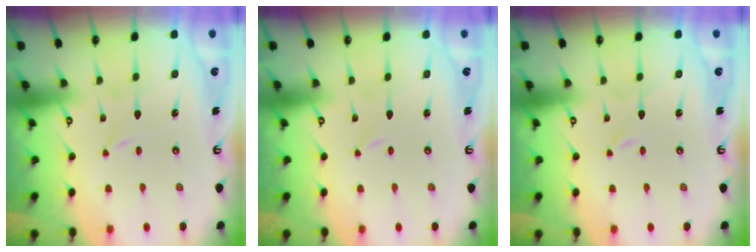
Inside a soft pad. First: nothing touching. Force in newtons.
{"total": 0.0}
{"total": 0.0}